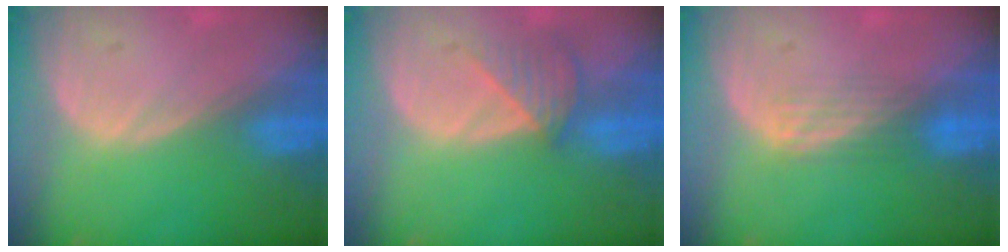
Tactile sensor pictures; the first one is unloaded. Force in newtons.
{"total": 3.8, "press": 3.5, "slide": 1.4}
{"total": 2.7, "press": 2.6, "slide": 0.8}